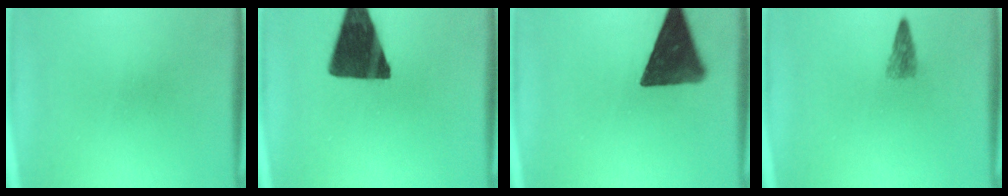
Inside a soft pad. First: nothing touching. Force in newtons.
{"total": 16.9}
{"total": 13.9}
{"total": 2.2}